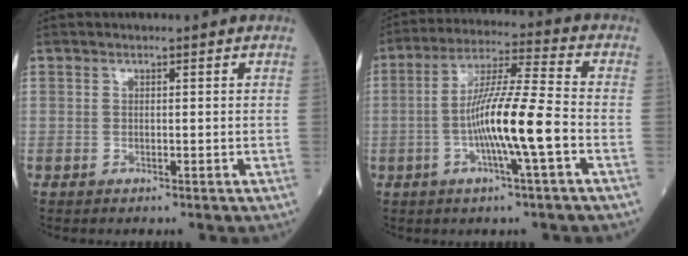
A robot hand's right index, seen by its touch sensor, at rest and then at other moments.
{"total": 11.6, "force": [-3.0, -0.3, 11.2], "torque": [-0.210, 0.003, -0.060]}